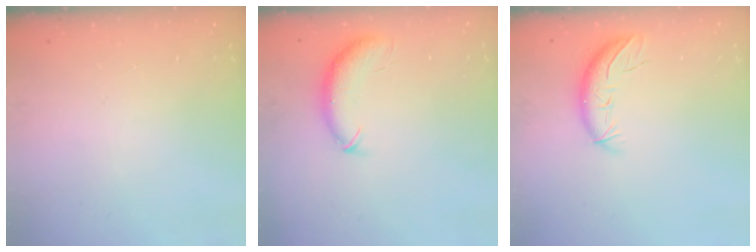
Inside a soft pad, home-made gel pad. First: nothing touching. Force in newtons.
{"total": 8.7, "press": 8.6, "slide": 1.6}
{"total": 9.6, "press": 9.3, "slide": 2.5}